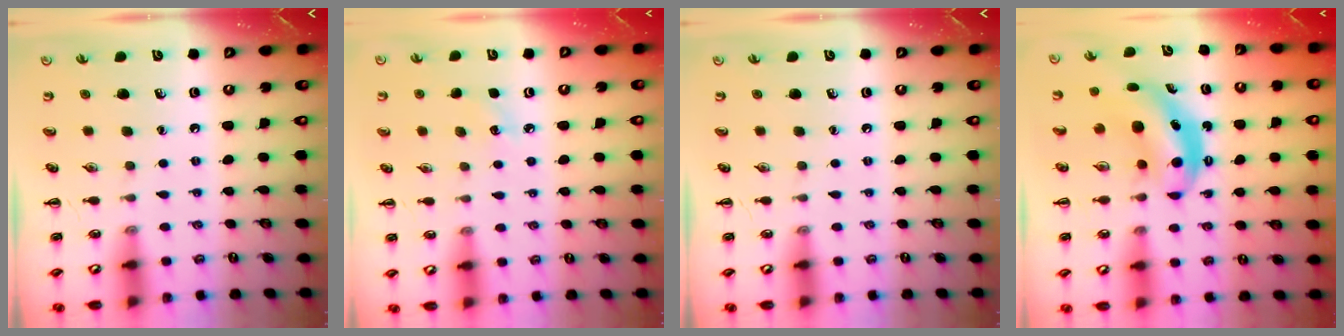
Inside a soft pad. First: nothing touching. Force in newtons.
{"total": 4.0, "press": 3.8, "slide": 1.1}
{"total": 0.0}
{"total": 5.5, "press": 5.4, "slide": 0.8}